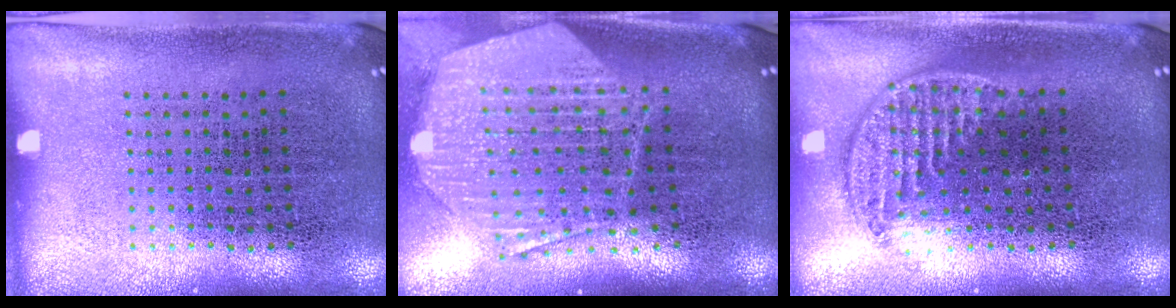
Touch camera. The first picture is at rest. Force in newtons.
{"total": 2.8, "press": 2.3, "slide": 1.7}
{"total": 1.3, "press": 1.1, "slide": 0.7}